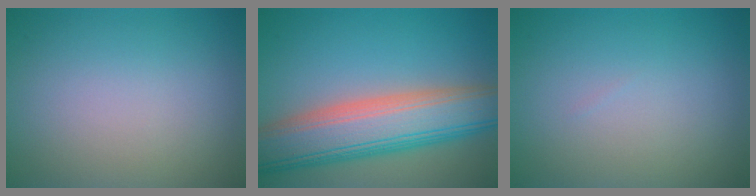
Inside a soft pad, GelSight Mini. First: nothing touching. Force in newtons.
{"total": 9.9, "press": 9.9, "slide": 0.5}
{"total": 0.0}